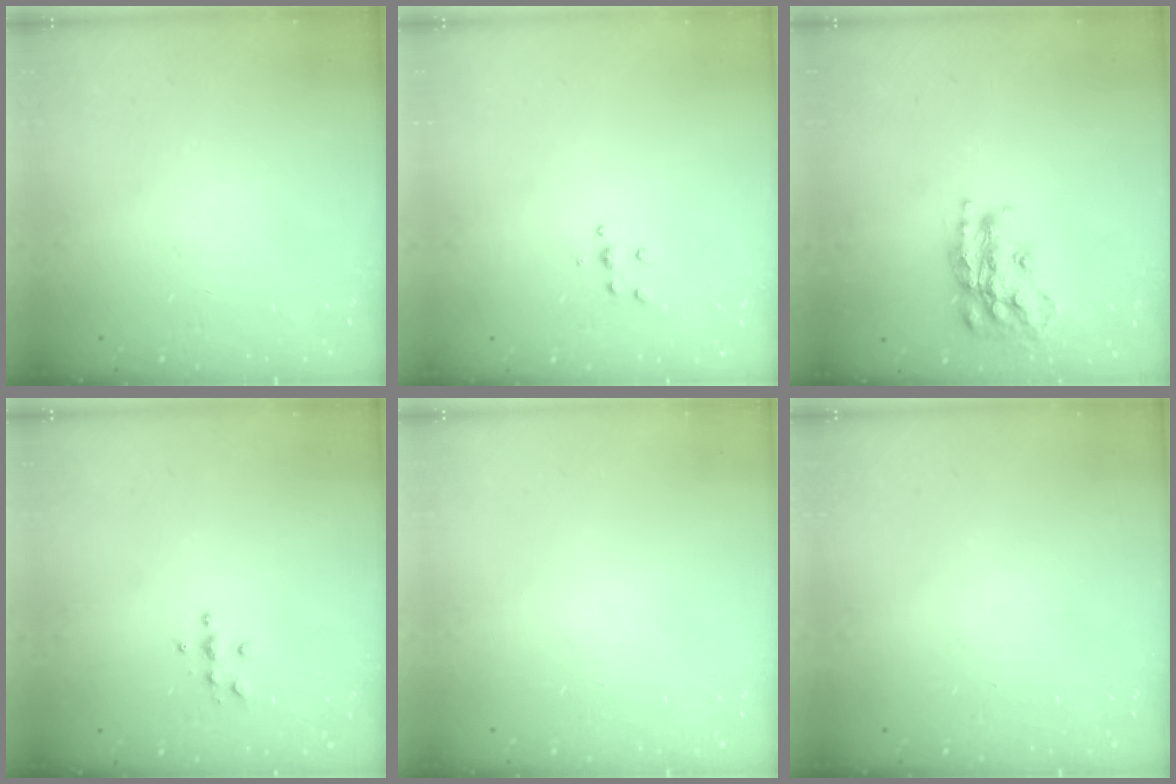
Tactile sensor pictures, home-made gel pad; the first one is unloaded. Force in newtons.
{"total": 3.6, "press": 3.6, "slide": 0.3}
{"total": 17.5, "press": 17.4, "slide": 1.1}
{"total": 3.8, "press": 3.8, "slide": 0.4}
{"total": 0.0}
{"total": 0.0}